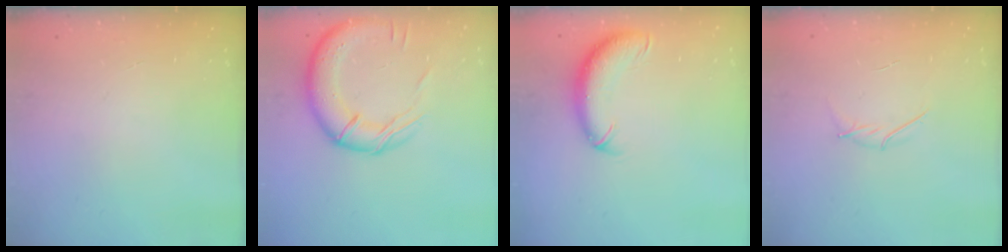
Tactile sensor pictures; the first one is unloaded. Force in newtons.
{"total": 16.5, "press": 16.2, "slide": 2.9}
{"total": 11.5, "press": 11.2, "slide": 2.6}
{"total": 3.6, "press": 3.5, "slide": 0.9}